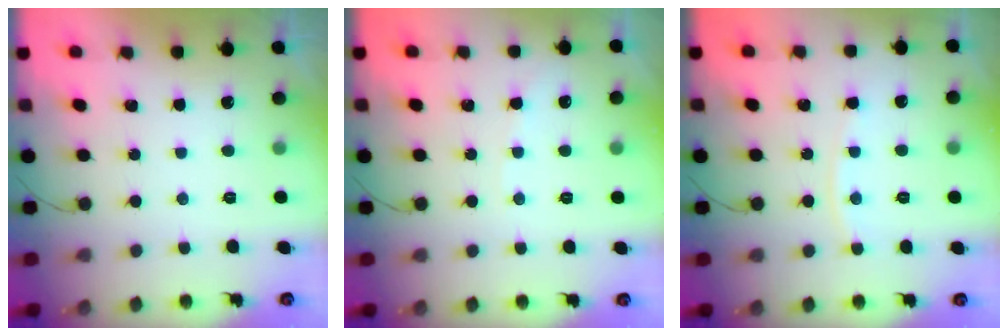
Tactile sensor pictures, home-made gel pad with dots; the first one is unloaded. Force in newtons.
{"total": 2.7, "press": 2.6, "slide": 0.4}
{"total": 4.8, "press": 4.8, "slide": 0.6}